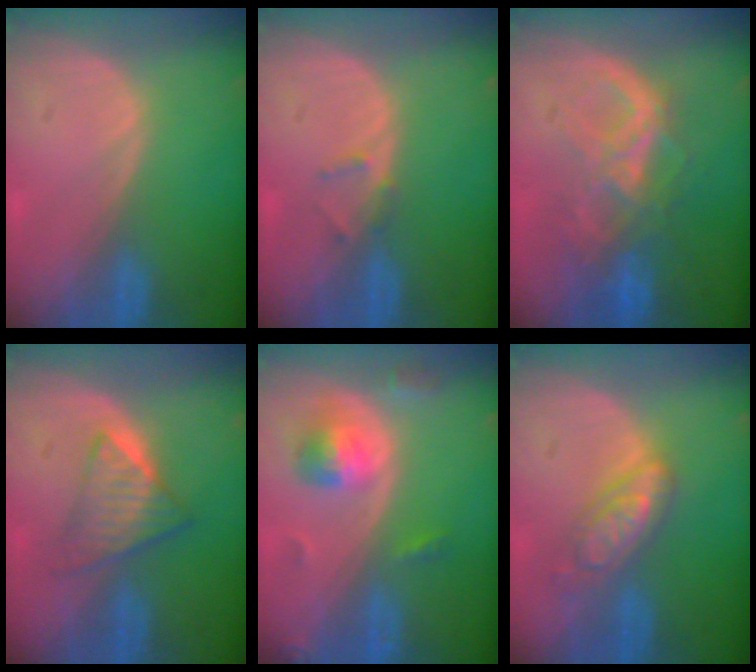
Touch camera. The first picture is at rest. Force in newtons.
{"total": 1.3, "press": 1.1, "slide": 0.8}
{"total": 8.6, "press": 7.5, "slide": 4.2}
{"total": 6.3, "press": 5.5, "slide": 3.0}
{"total": 5.3, "press": 5.1, "slide": 1.5}
{"total": 6.0, "press": 5.9, "slide": 0.4}